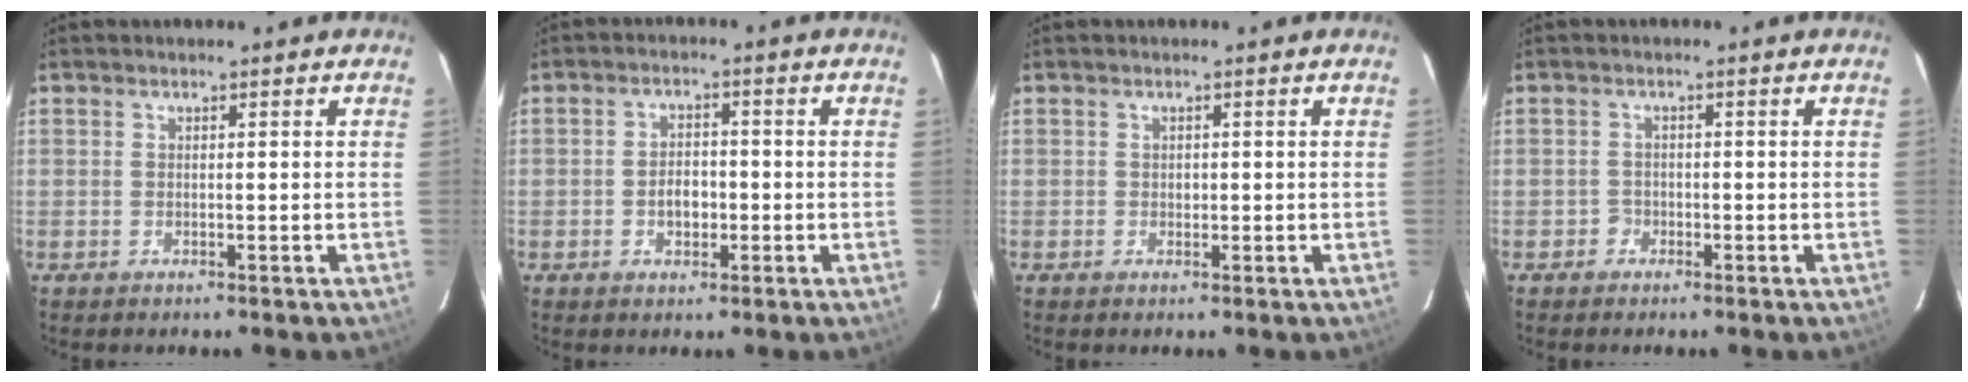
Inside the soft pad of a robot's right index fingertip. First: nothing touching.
{"total": 3.8, "force": [-1.1, 2.5, 2.6], "torque": [-0.048, 0.007, -0.015]}
{"total": 0.8, "force": [-0.1, 0.7, 0.3], "torque": [-0.003, 0.002, 0.000]}
{"total": 1.5, "force": [-0.9, 1.1, 0.0], "torque": [0.001, 0.004, -0.016]}